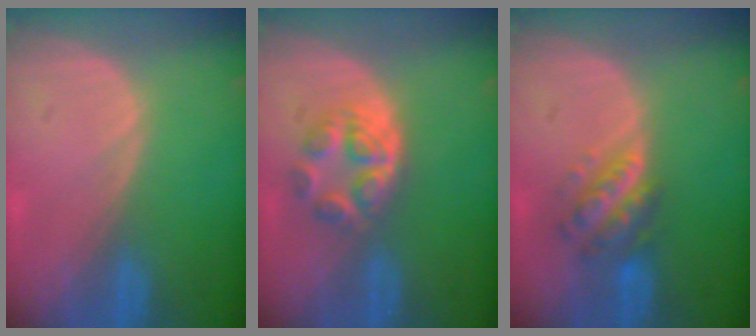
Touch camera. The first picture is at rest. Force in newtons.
{"total": 6.3, "press": 5.3, "slide": 3.3}
{"total": 5.7, "press": 5.3, "slide": 2.3}